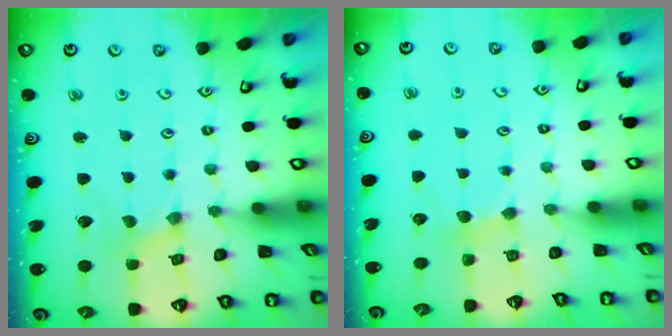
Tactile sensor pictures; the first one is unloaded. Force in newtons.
{"total": 3.7, "press": 3.7, "slide": 0.6}